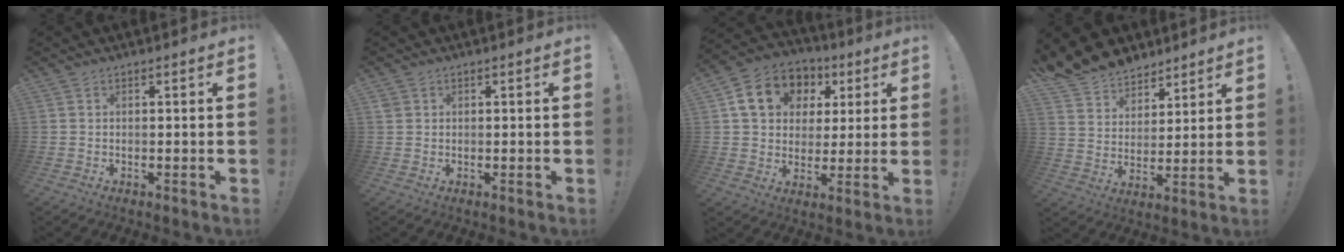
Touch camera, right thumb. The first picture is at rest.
{"total": 1.4, "force": [0.8, 1.2, 0.4], "torque": [-0.005, 0.002, 0.014]}
{"total": 15.4, "force": [6.0, 12.2, 7.3], "torque": [-0.103, -0.014, 0.122]}
{"total": 11.1, "force": [9.4, 5.8, 1.3], "torque": [-0.041, -0.076, 0.186]}